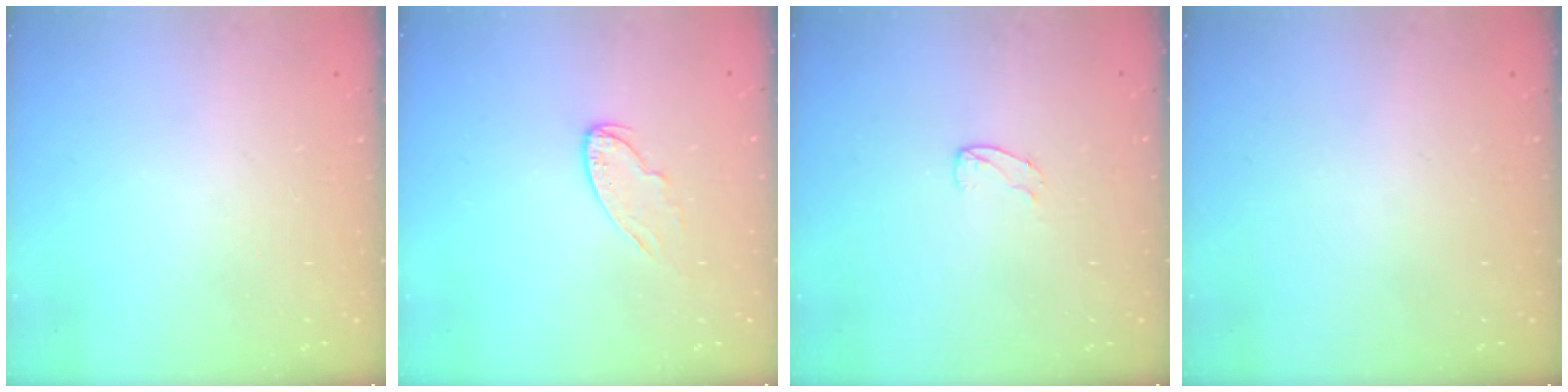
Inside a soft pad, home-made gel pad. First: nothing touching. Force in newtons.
{"total": 6.9, "press": 6.9, "slide": 0.5}
{"total": 3.8, "press": 3.8, "slide": 0.4}
{"total": 0.0}